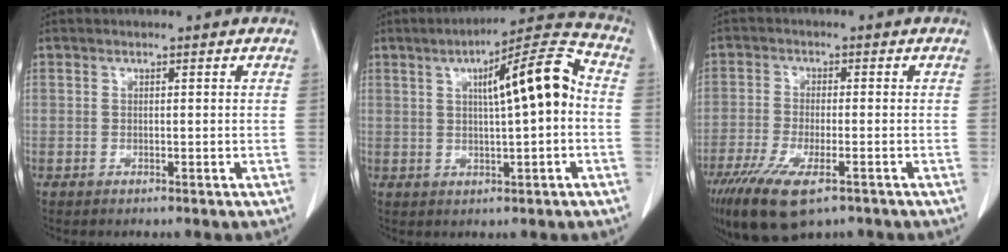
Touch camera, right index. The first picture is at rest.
{"total": 11.3, "force": [1.3, 1.2, 11.2], "torque": [-0.164, 0.028, 0.017]}
{"total": 11.3, "force": [-7.2, 3.3, 8.1], "torque": [-0.143, -0.025, -0.116]}